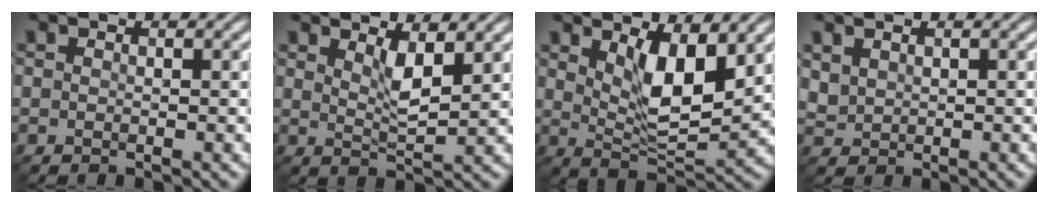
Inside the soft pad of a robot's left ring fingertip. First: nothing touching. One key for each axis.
{"total": 2.2, "fx": 1.5, "fy": 0.3, "fz": 1.6, "tx": -0.032, "ty": -0.005, "tz": 0.029}
{"total": 5.4, "fx": 2.3, "fy": 1.9, "fz": 4.4, "tx": -0.082, "ty": -0.009, "tz": 0.045}
{"total": 1.2, "fx": 0.8, "fy": 0.8, "fz": 0.2, "tx": -0.005, "ty": 0.001, "tz": 0.022}